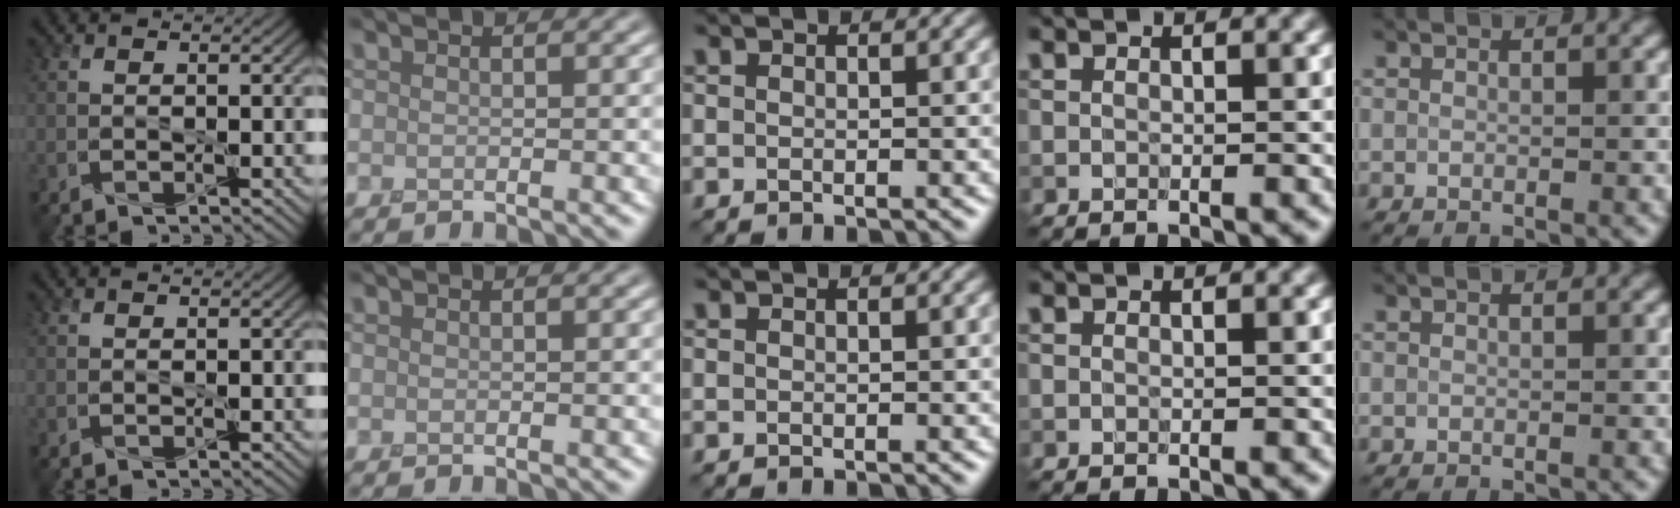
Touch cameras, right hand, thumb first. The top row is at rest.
{}